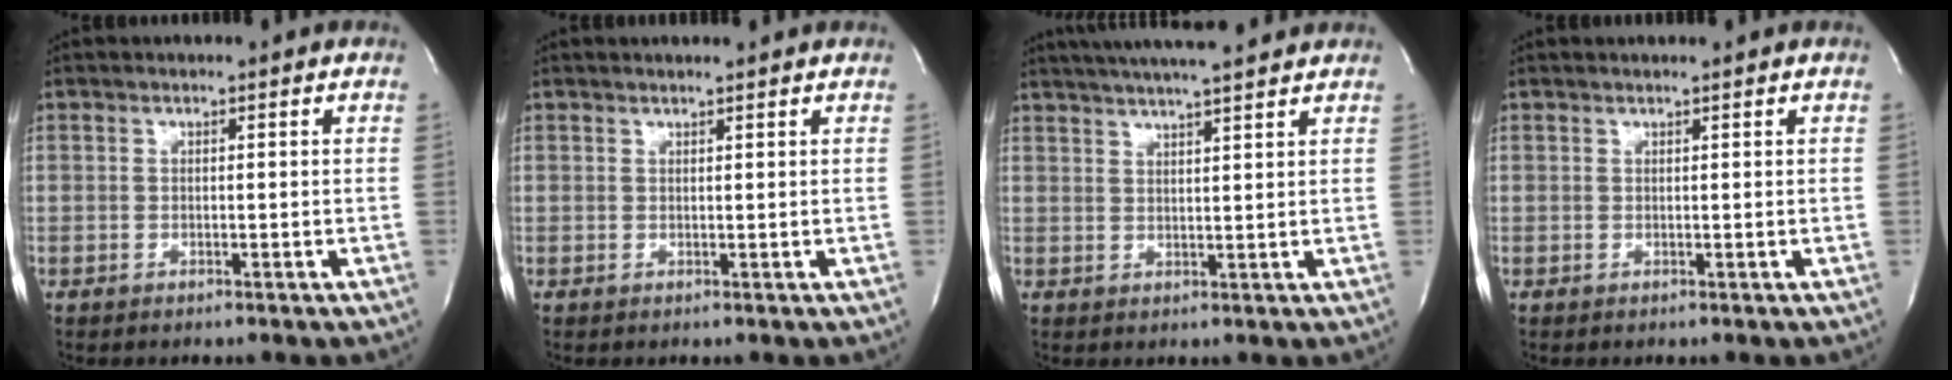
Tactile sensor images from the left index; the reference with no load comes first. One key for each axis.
{"total": 1.9, "fx": 1.7, "fy": 0.1, "fz": 0.8, "tx": -0.011, "ty": 0.008, "tz": 0.025}
{"total": 12.1, "fx": 10.6, "fy": 0.9, "fz": 5.8, "tx": -0.100, "ty": 0.021, "tz": 0.153}
{"total": 0.8, "fx": 0.7, "fy": 0.0, "fz": 0.4, "tx": -0.005, "ty": 0.002, "tz": 0.013}